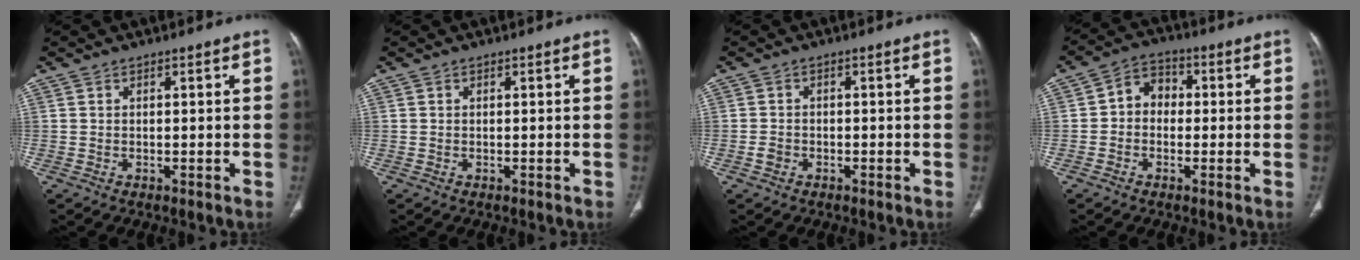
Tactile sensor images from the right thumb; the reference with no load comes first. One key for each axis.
{"total": 0.0}
{"total": 1.5, "fx": -0.9, "fy": 1.2, "fz": 0.5, "tx": -0.009, "ty": 0.007, "tz": -0.017}
{"total": 5.8, "fx": -0.3, "fy": 4.8, "fz": 3.2, "tx": -0.028, "ty": 0.023, "tz": -0.019}